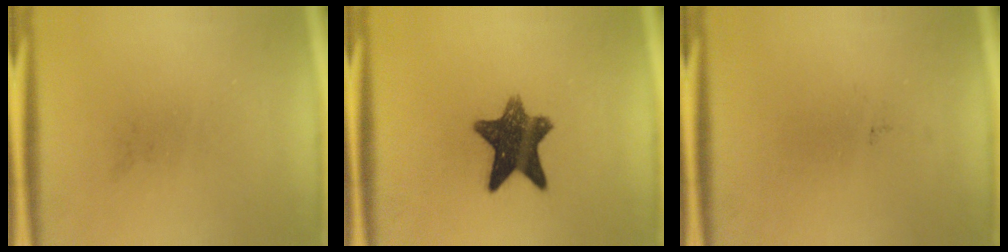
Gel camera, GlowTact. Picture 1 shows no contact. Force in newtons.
{"total": 10.9}
{"total": 0.0}